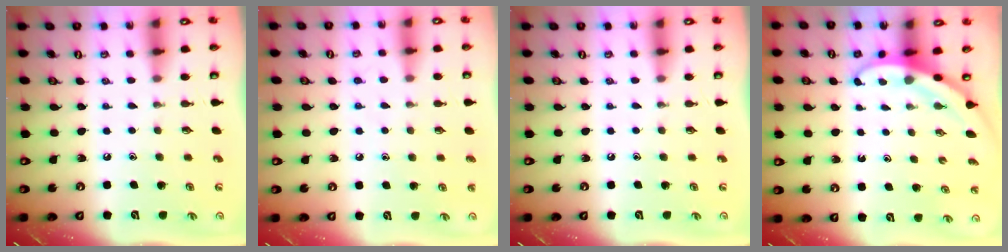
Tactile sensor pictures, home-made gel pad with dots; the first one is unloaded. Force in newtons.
{"total": 6.2, "press": 6.2, "slide": 0.9}
{"total": 0.0}
{"total": 3.1, "press": 3.1, "slide": 0.2}